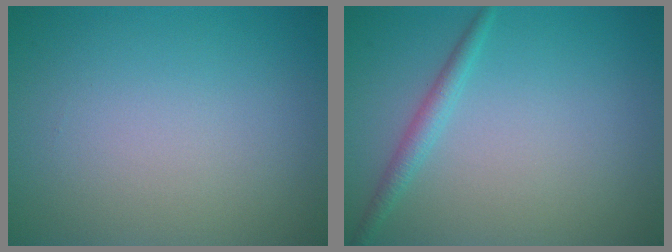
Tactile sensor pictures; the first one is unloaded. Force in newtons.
{"total": 1.6, "press": 1.6, "slide": 0.1}